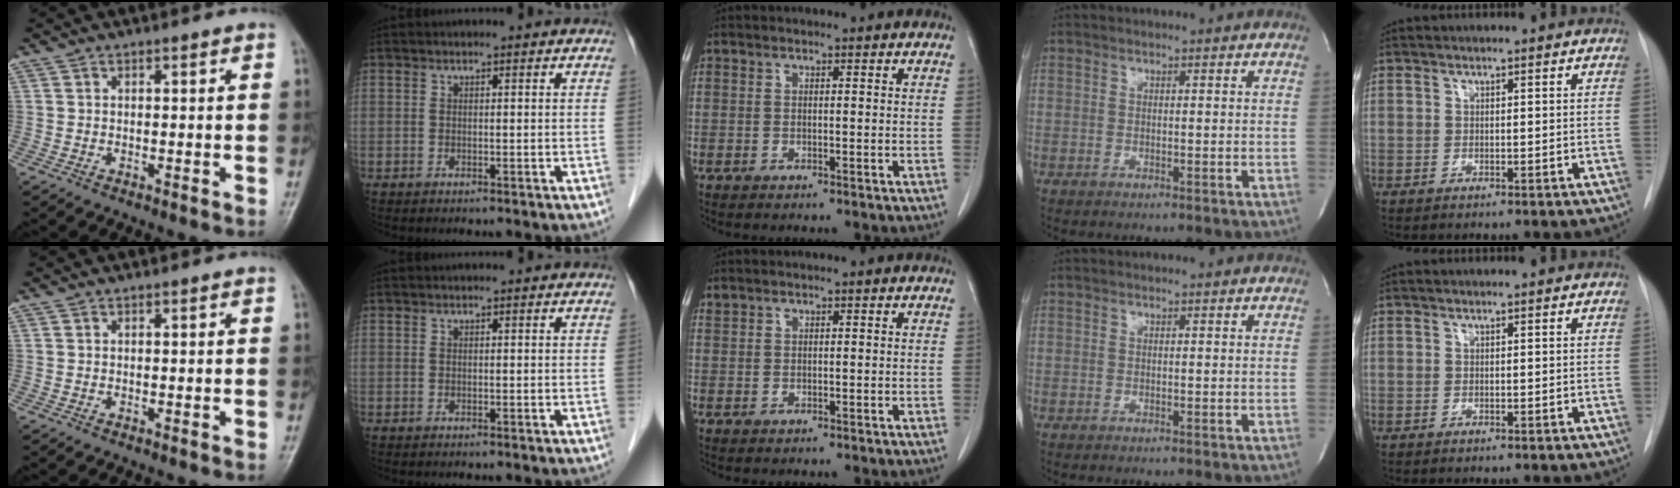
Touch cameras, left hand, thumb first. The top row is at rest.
{"middle": {"total": 0.5, "force": [0.5, 0.1, 0.0], "torque": [-0.007, 0.006, 0.013]}}